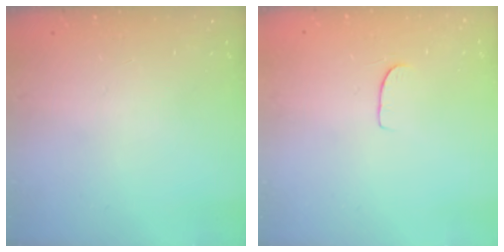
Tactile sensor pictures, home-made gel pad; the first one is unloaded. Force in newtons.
{"total": 5.8, "press": 5.8, "slide": 0.3}